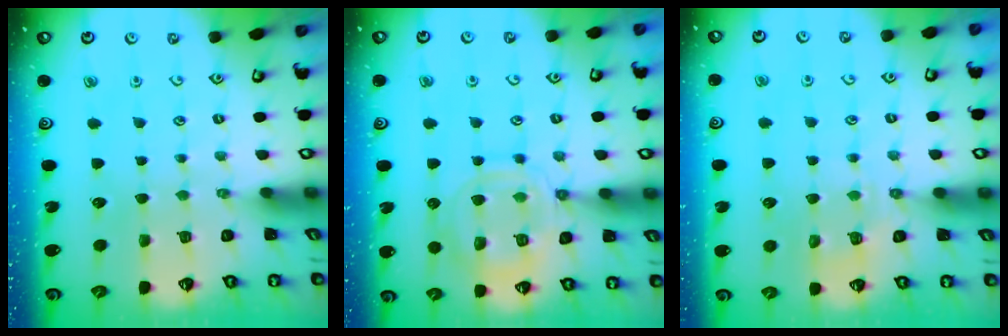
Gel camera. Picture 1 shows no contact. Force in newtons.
{"total": 14.6, "press": 14.5, "slide": 1.4}
{"total": 5.9, "press": 5.8, "slide": 1.0}